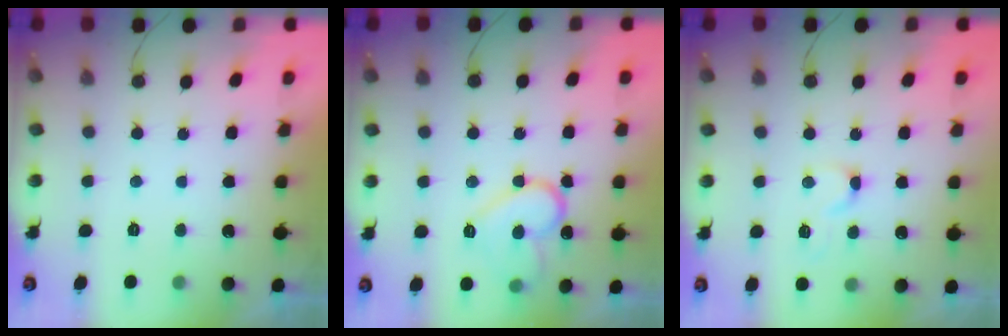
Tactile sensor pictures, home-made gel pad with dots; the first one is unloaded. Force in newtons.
{"total": 13.4, "press": 13.4, "slide": 1.0}
{"total": 3.9, "press": 3.9, "slide": 0.4}